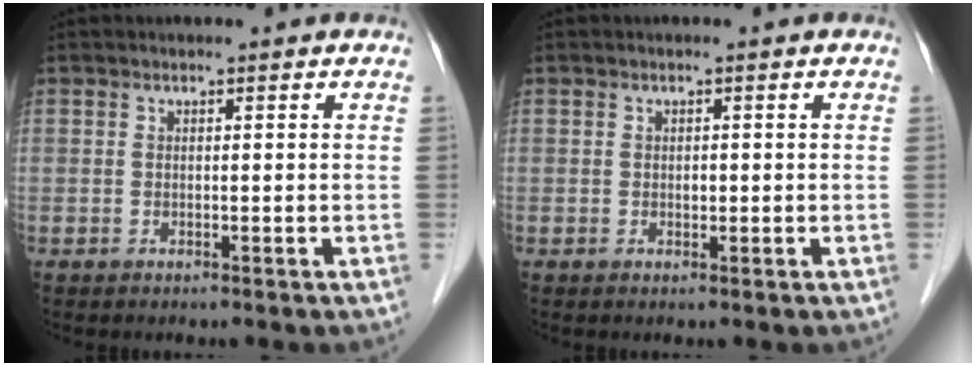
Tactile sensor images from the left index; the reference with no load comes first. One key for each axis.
{"total": 0.7, "fx": 0.0, "fy": 0.5, "fz": 0.5, "tx": -0.009, "ty": 0.001, "tz": -0.001}